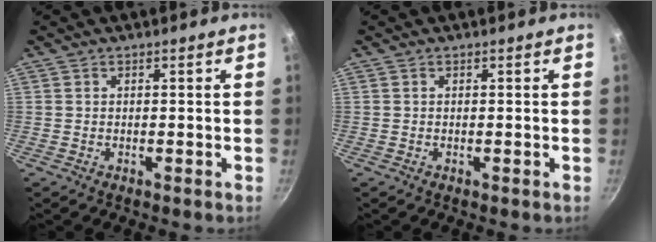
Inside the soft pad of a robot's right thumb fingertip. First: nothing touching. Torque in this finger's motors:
{"motor_torque": [-0.49, -0.01, -0.24, -0.13, -0.04]}